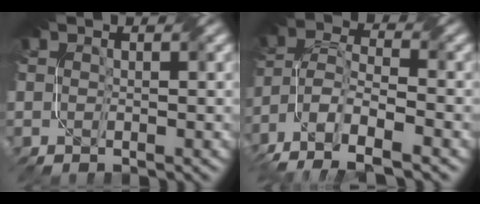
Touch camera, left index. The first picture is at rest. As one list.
[{"total": 8.6, "force": [-5.7, 3.1, 5.6], "torque": [-0.111, -0.006, -0.111]}]